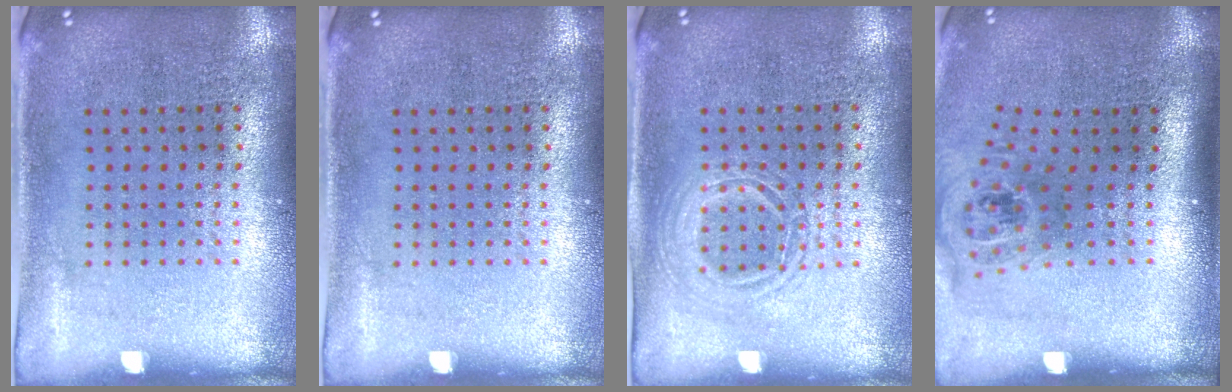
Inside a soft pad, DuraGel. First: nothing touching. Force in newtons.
{"total": 0.0}
{"total": 1.2, "press": 1.1, "slide": 0.3}
{"total": 1.6, "press": 1.2, "slide": 1.1}